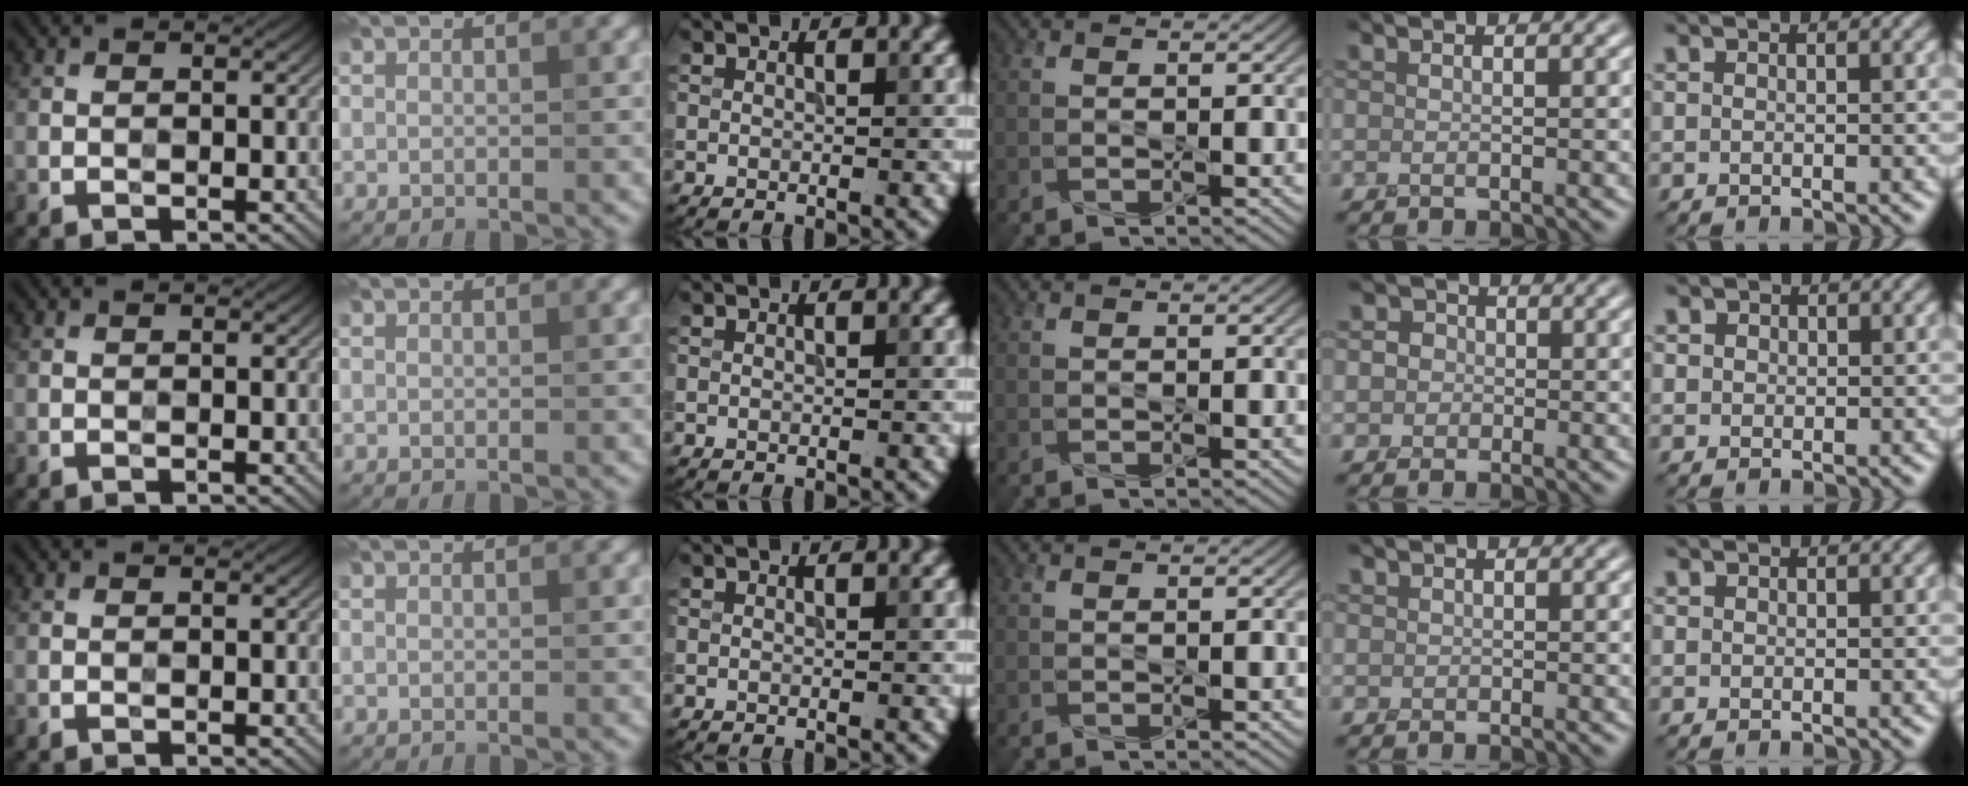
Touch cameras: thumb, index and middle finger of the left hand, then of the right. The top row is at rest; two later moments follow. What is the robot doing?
{"motion": "press", "object": "stapler"}